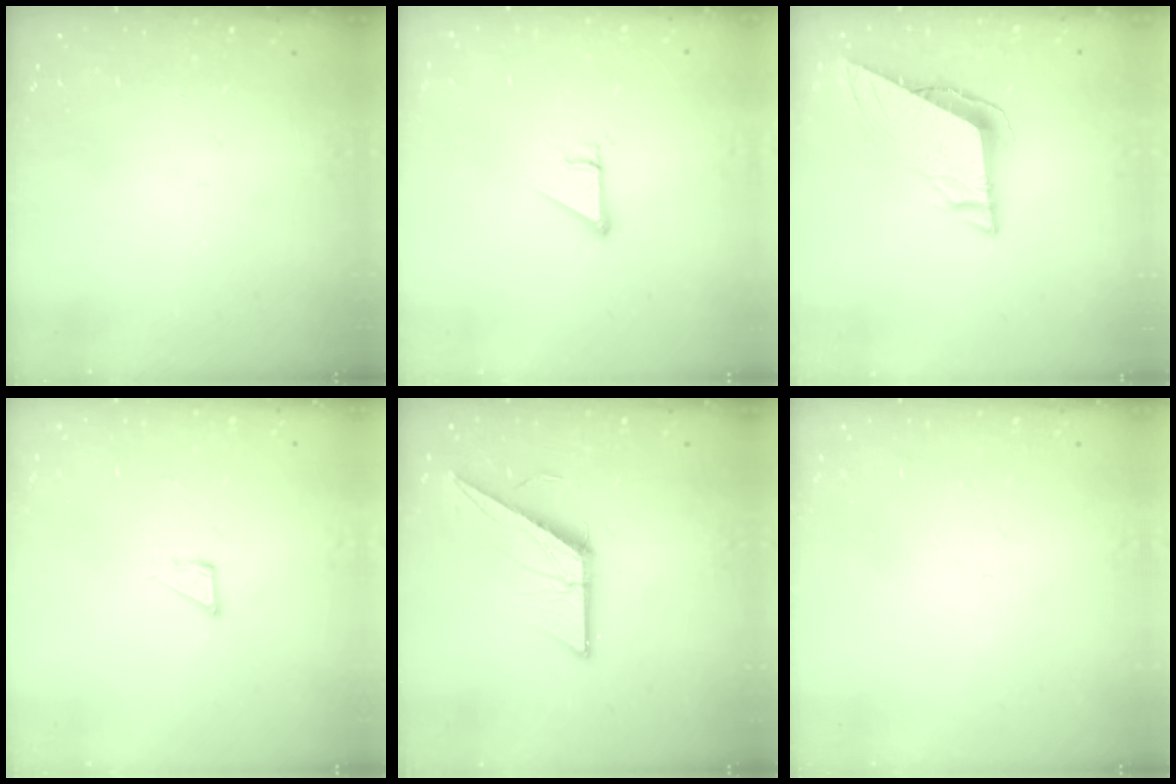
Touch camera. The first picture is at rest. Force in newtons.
{"total": 2.5, "press": 2.5, "slide": 0.1}
{"total": 8.3, "press": 8.2, "slide": 1.5}
{"total": 2.8, "press": 2.8, "slide": 0.2}
{"total": 12.7, "press": 12.7, "slide": 0.6}
{"total": 2.6, "press": 2.6, "slide": 0.2}